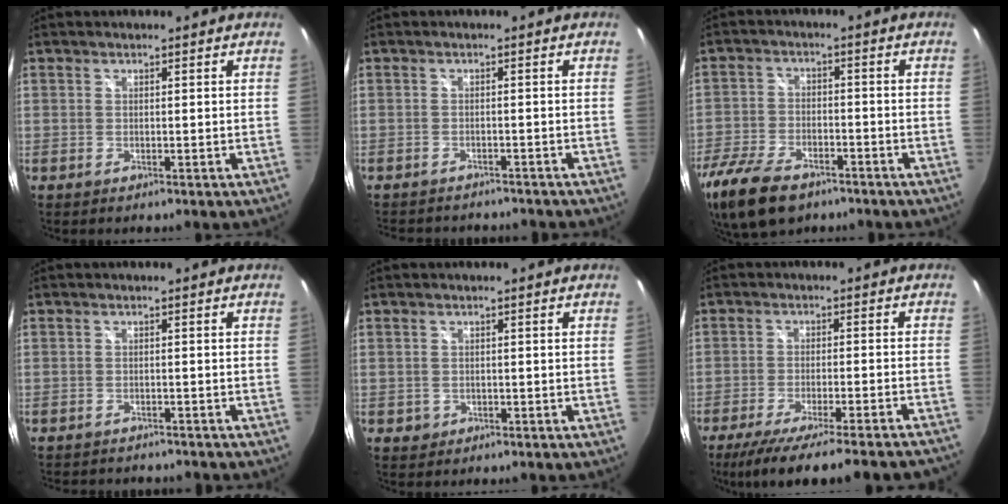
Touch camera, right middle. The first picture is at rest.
{"total": 7.0, "force": [-6.4, 1.8, 2.2], "torque": [-0.052, -0.017, -0.090]}
{"total": 14.7, "force": [-9.8, 7.5, 8.0], "torque": [-0.202, -0.030, -0.181]}
{"total": 6.1, "force": [-5.6, 1.4, 1.9], "torque": [-0.045, -0.016, -0.080]}
{"total": 1.5, "force": [-0.3, 1.4, 0.3], "torque": [-0.006, -0.003, -0.003]}
{"total": 20.1, "force": [-17.9, 0.3, 9.2], "torque": [-0.159, -0.049, -0.254]}